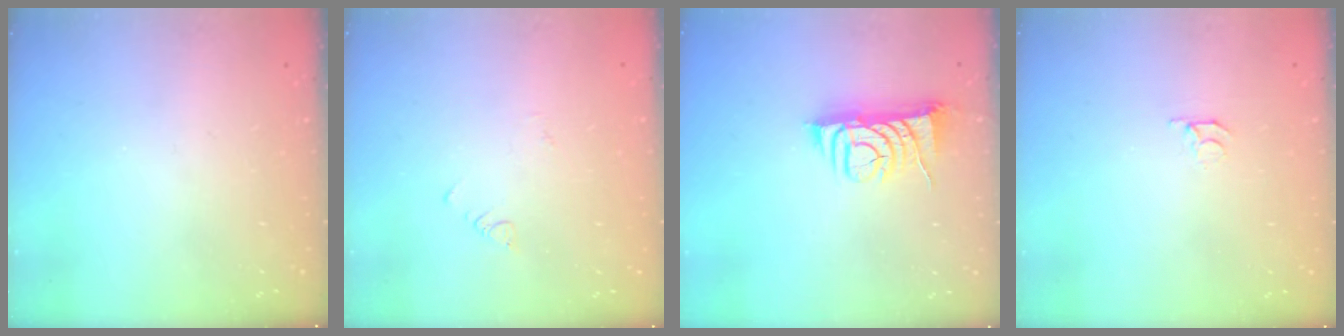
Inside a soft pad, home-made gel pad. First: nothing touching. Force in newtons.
{"total": 1.1, "press": 1.1, "slide": 0.3}
{"total": 7.9, "press": 7.8, "slide": 1.2}
{"total": 3.0, "press": 3.0, "slide": 0.3}